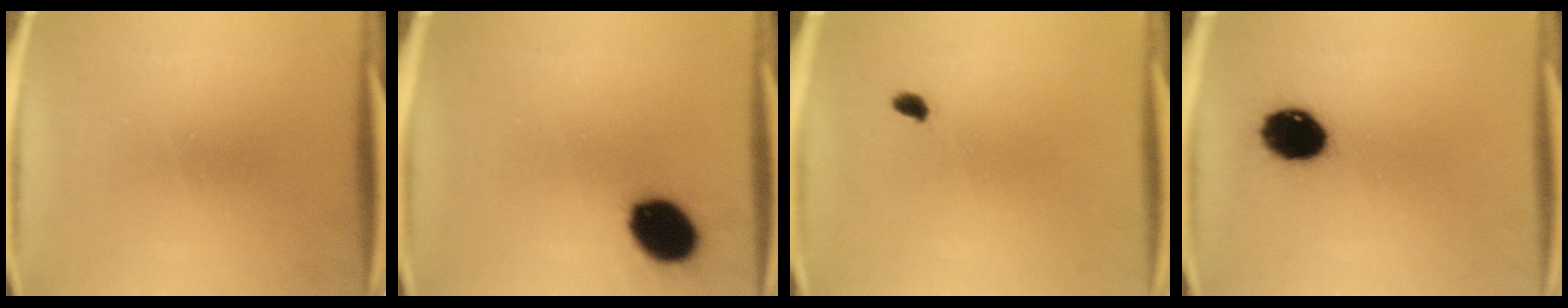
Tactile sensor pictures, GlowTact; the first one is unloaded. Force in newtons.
{"total": 11.9}
{"total": 1.4}
{"total": 11.2}